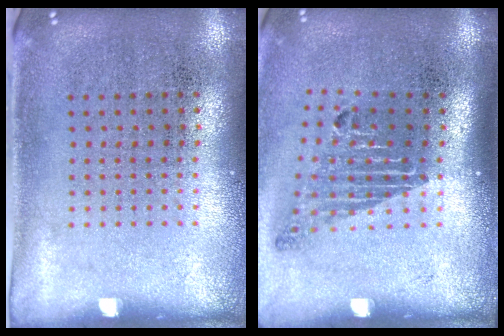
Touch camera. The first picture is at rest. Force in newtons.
{"total": 1.8, "press": 1.2, "slide": 1.3}